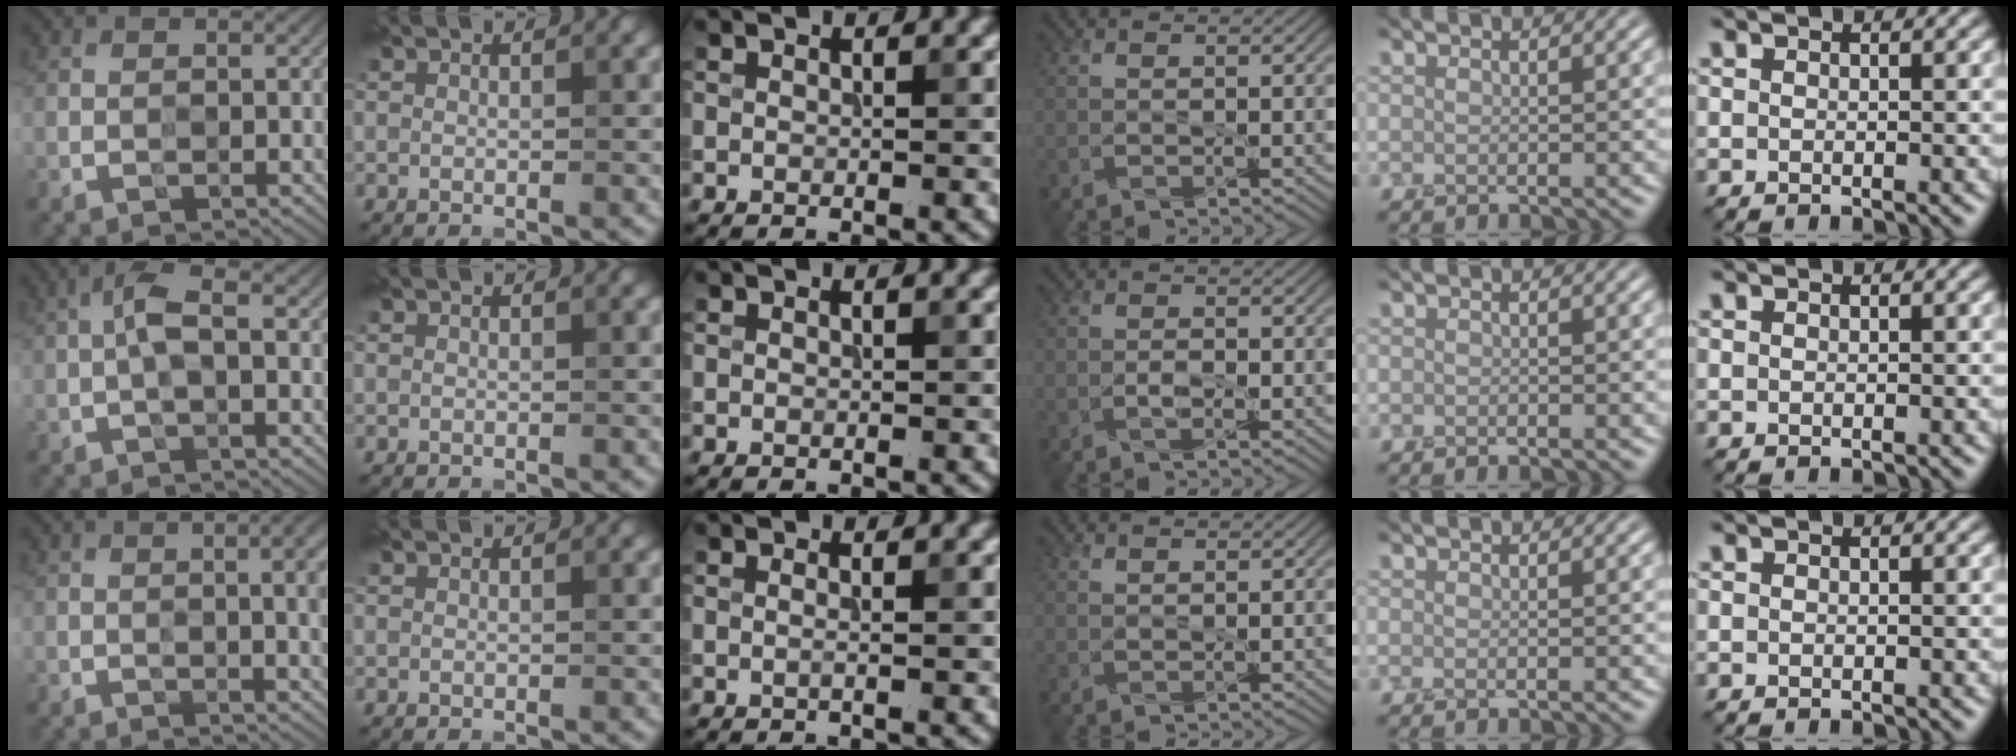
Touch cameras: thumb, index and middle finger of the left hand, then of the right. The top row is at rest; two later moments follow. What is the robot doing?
{"motion": "peel", "object": "velcro strap"}